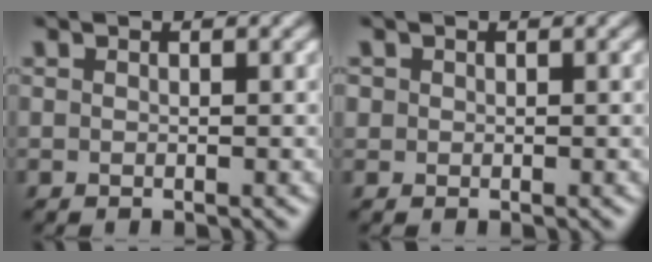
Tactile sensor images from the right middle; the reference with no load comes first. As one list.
[{"total": 0.6, "force": [0.2, 0.5, 0.0], "torque": [0.003, 0.001, 0.005]}]